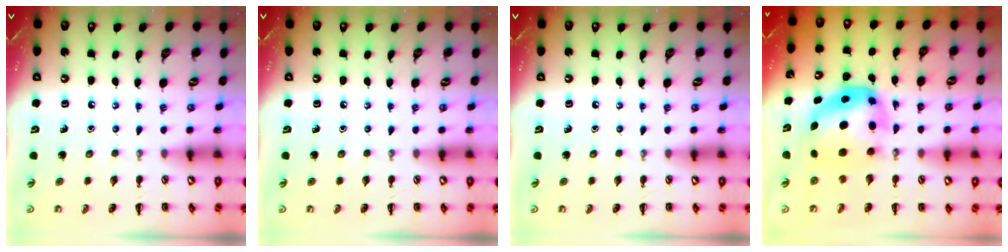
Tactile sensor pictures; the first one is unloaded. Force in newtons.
{"total": 0.0}
{"total": 0.0}
{"total": 7.7, "press": 7.5, "slide": 1.9}